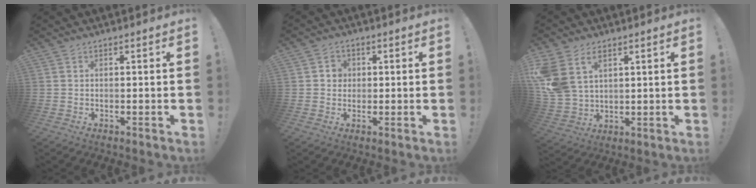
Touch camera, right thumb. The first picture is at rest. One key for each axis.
{"total": 3.6, "fx": 0.4, "fy": 3.4, "fz": 1.1, "tx": -0.012, "ty": 0.000, "tz": 0.005}
{"total": 10.2, "fx": 5.4, "fy": 6.8, "fz": 5.4, "tx": -0.112, "ty": -0.021, "tz": 0.110}